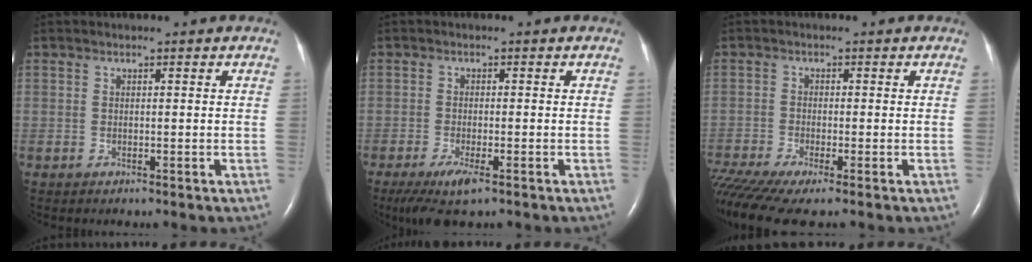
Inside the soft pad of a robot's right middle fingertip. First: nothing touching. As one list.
[{"total": 4.8, "force": [-3.0, 0.9, 3.7], "torque": [-0.076, -0.016, -0.051]}, {"total": 8.1, "force": [-6.3, 0.4, 5.1], "torque": [-0.103, -0.014, -0.114]}]